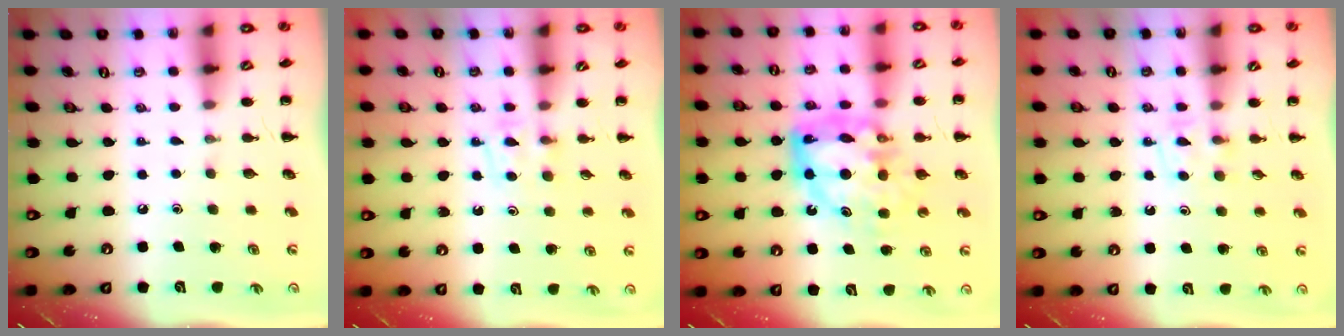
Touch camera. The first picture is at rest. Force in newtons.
{"total": 4.8, "press": 4.4, "slide": 1.8}
{"total": 13.3, "press": 12.7, "slide": 3.7}
{"total": 3.9, "press": 3.5, "slide": 1.6}